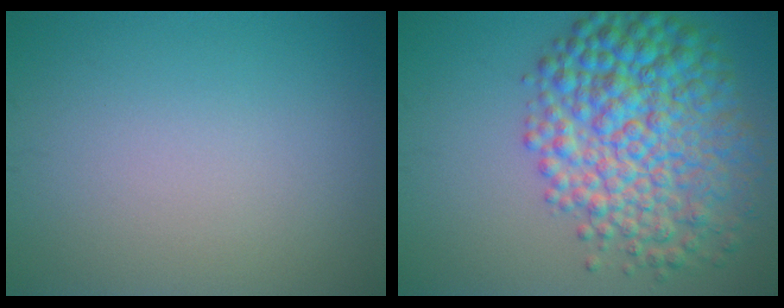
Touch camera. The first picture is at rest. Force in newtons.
{"total": 9.9, "press": 9.9, "slide": 0.1}